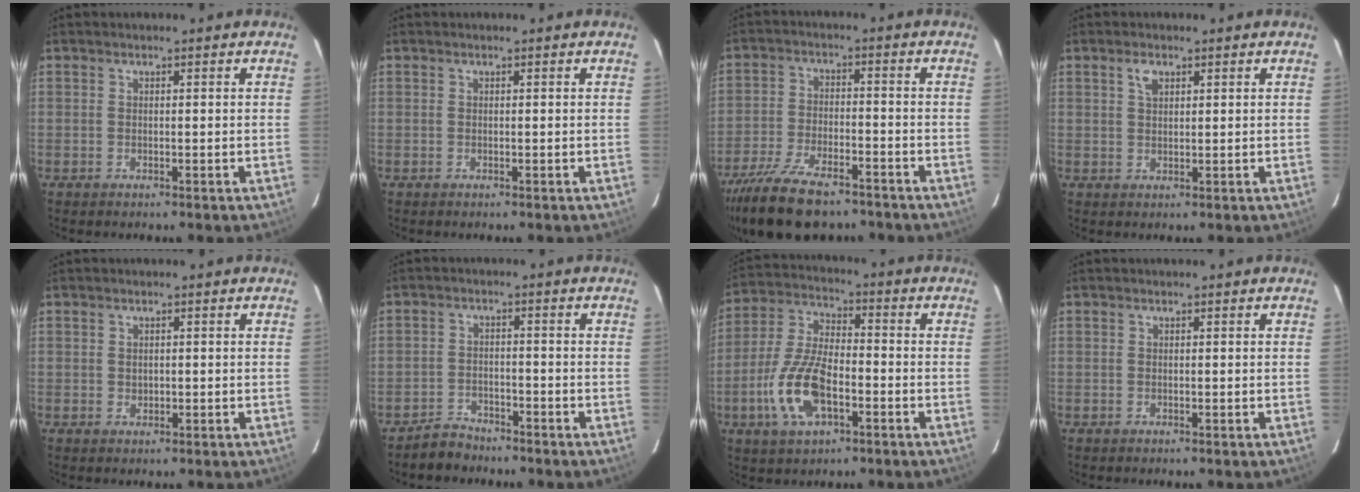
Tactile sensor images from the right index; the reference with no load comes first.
{"total": 0.0}
{"total": 15.9, "force": [-12.3, 5.9, 8.2], "torque": [-0.182, -0.028, -0.213]}
{"total": 2.3, "force": [1.3, 1.3, 1.5], "torque": [-0.025, 0.006, 0.024]}
{"total": 1.0, "force": [0.1, 0.9, 0.3], "torque": [-0.003, 0.001, 0.004]}
{"total": 4.0, "force": [-3.5, 2.0, 0.0], "torque": [-0.014, 0.010, -0.061]}
{"total": 13.3, "force": [-4.9, 6.1, 10.8], "torque": [-0.236, -0.002, -0.089]}
{"total": 0.0}